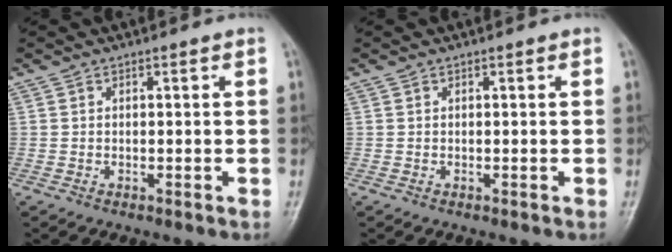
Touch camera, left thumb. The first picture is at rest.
{"total": 0.0}